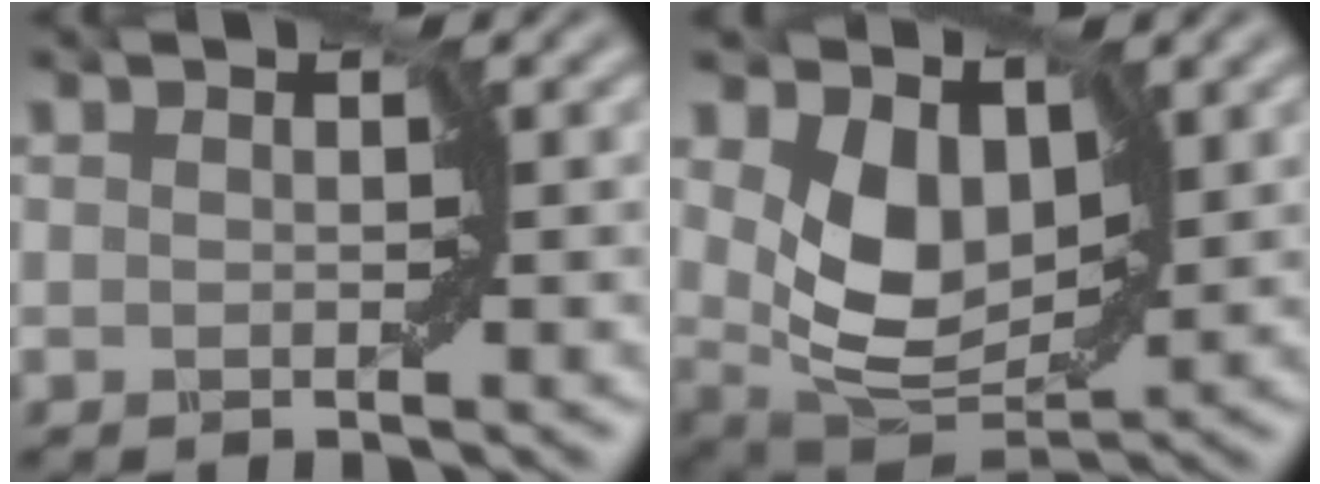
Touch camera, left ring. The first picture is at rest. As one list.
[{"total": 5.6, "force": [1.7, 3.8, 3.8], "torque": [-0.084, -0.019, 0.031]}]